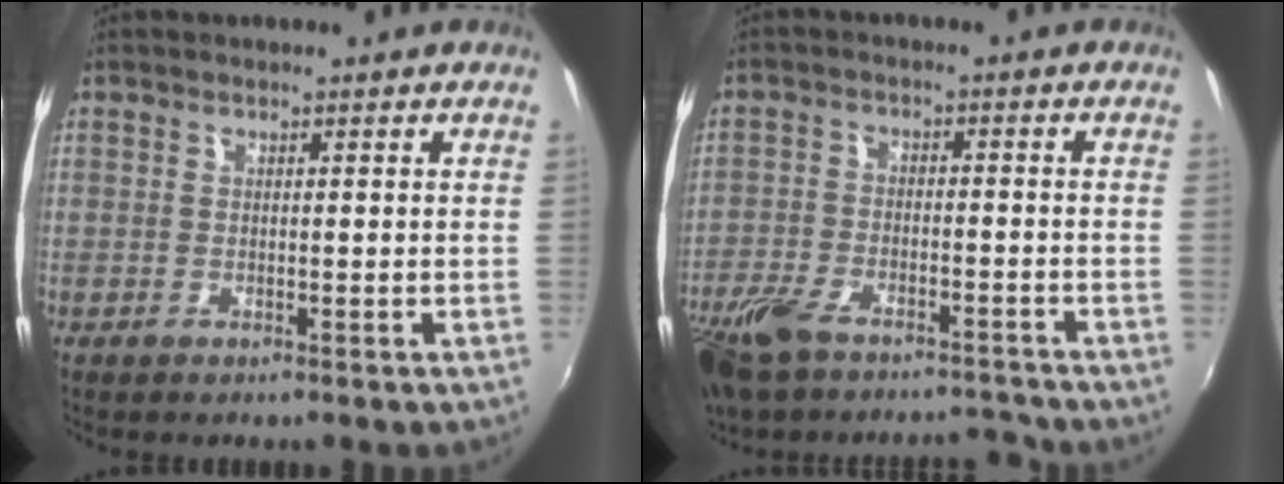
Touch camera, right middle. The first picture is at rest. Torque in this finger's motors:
{"motor_torque": [1.07, -1.07, 0.22, 0.06]}